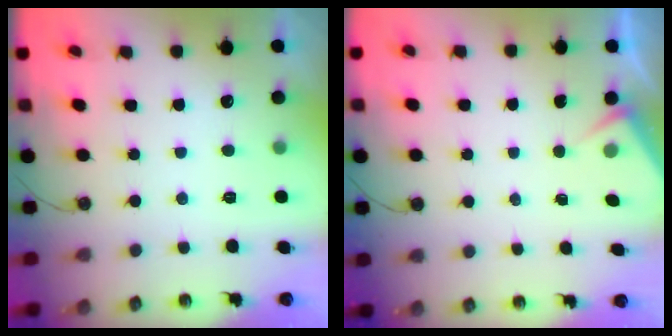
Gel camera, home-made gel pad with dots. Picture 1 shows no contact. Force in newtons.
{"total": 2.8, "press": 2.7, "slide": 0.4}